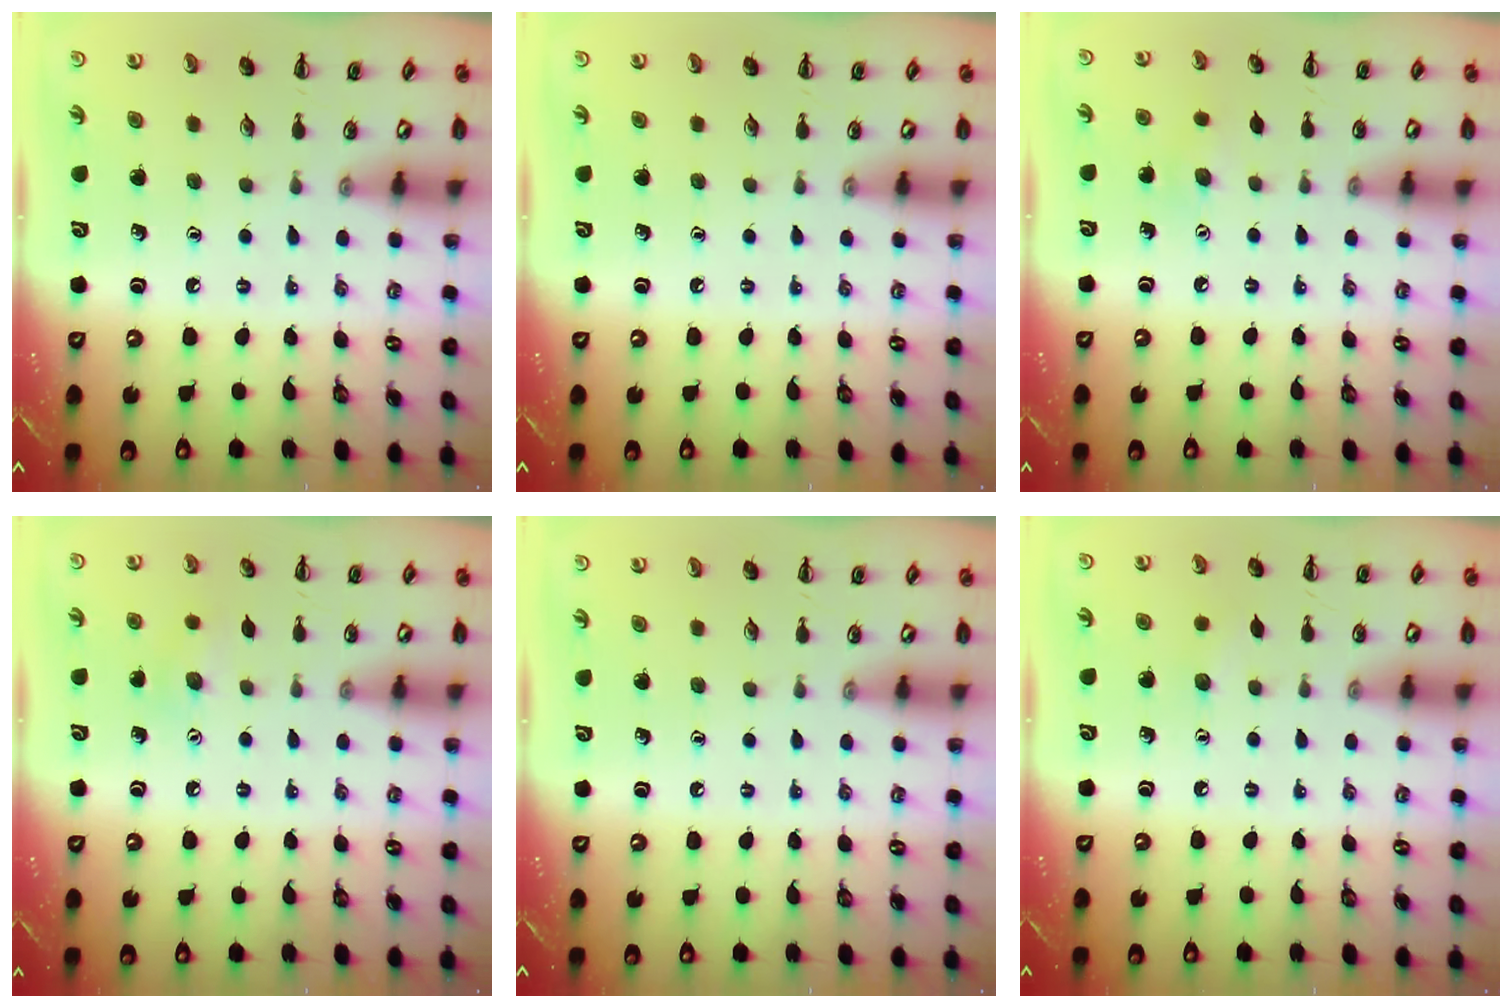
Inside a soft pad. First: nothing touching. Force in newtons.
{"total": 0.0}
{"total": 5.8, "press": 5.6, "slide": 1.5}
{"total": 6.6, "press": 6.5, "slide": 1.3}
{"total": 0.0}
{"total": 4.0, "press": 3.9, "slide": 0.9}